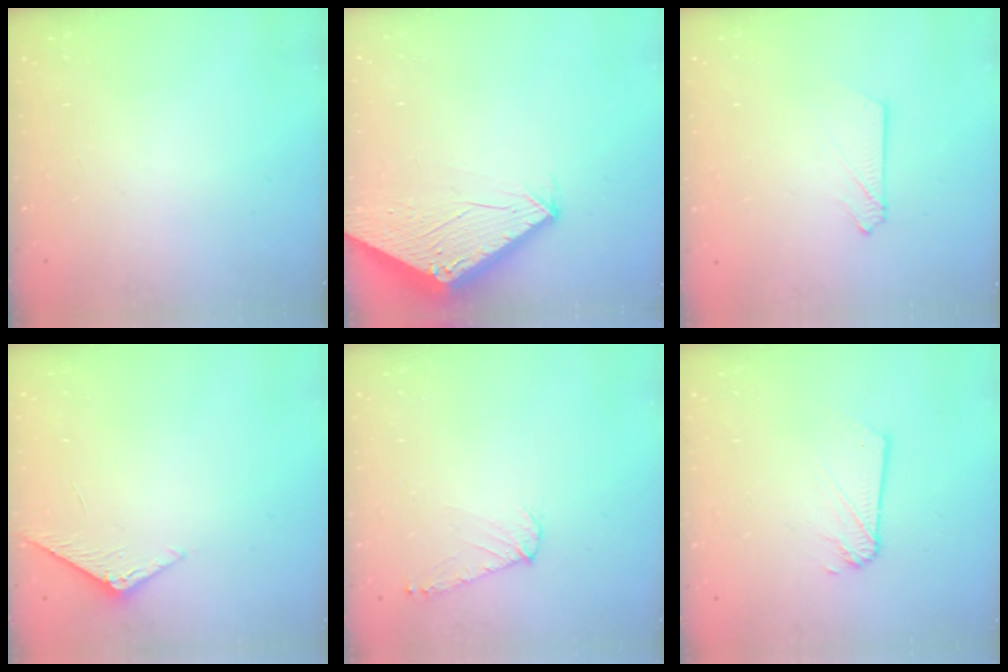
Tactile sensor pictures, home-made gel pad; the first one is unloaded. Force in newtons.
{"total": 2.8, "press": 2.8, "slide": 0.1}
{"total": 2.6, "press": 2.6, "slide": 0.3}
{"total": 5.6, "press": 5.6, "slide": 0.6}
{"total": 7.3, "press": 7.2, "slide": 0.7}
{"total": 1.9, "press": 1.9, "slide": 0.3}